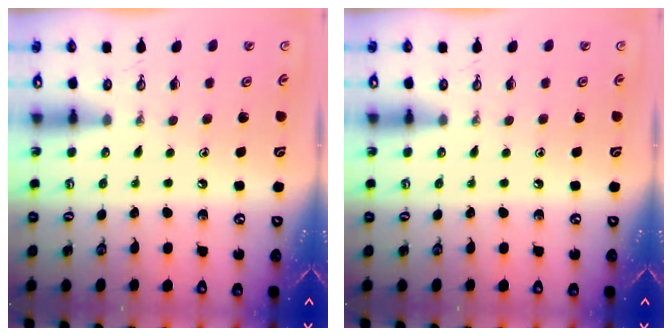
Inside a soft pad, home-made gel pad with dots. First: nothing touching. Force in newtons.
{"total": 0.0}